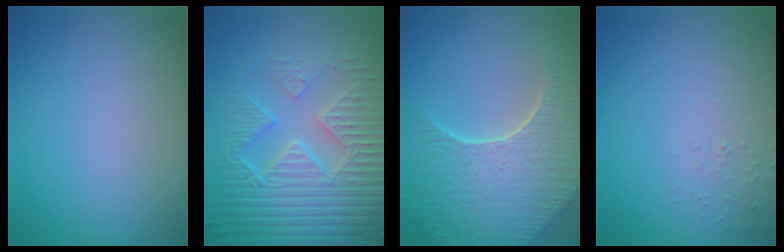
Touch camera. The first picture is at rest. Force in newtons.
{"total": 7.7, "press": 6.1, "slide": 4.7}
{"total": 8.4, "press": 6.1, "slide": 5.9}
{"total": 0.8, "press": 0.8, "slide": 0.3}